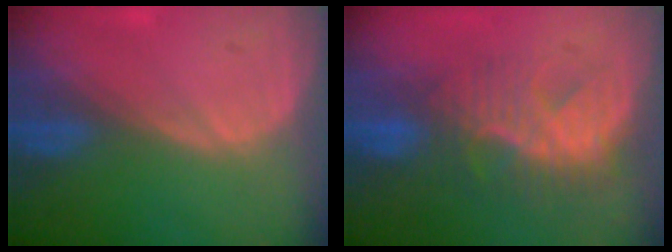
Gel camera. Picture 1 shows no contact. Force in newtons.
{"total": 8.0, "press": 7.9, "slide": 1.3}